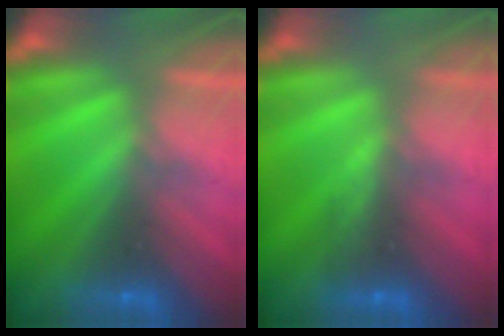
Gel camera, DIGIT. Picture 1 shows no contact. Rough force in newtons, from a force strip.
{"total": 3.1}